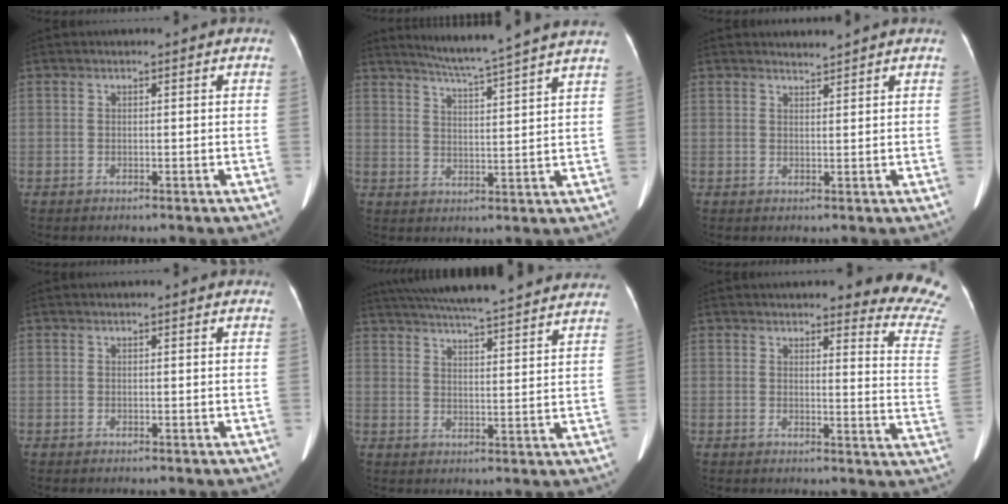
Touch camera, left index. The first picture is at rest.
{"total": 12.8, "force": [11.3, -1.7, 5.7], "torque": [-0.097, -0.012, 0.148]}
{"total": 1.2, "force": [1.2, -0.3, -0.2], "torque": [-0.009, -0.001, 0.024]}
{"total": 1.7, "force": [1.4, 0.4, 0.8], "torque": [-0.010, 0.018, 0.012]}
{"total": 26.9, "force": [24.1, 2.6, 11.5], "torque": [-0.194, 0.005, 0.313]}
{"total": 11.6, "force": [11.3, 0.3, 2.4], "torque": [0.002, -0.098, 0.090]}